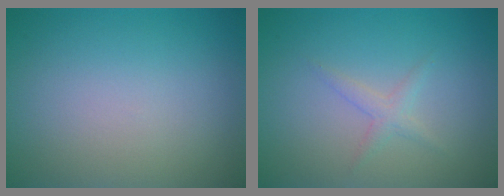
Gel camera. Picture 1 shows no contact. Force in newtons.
{"total": 1.3, "press": 1.3, "slide": 0.1}